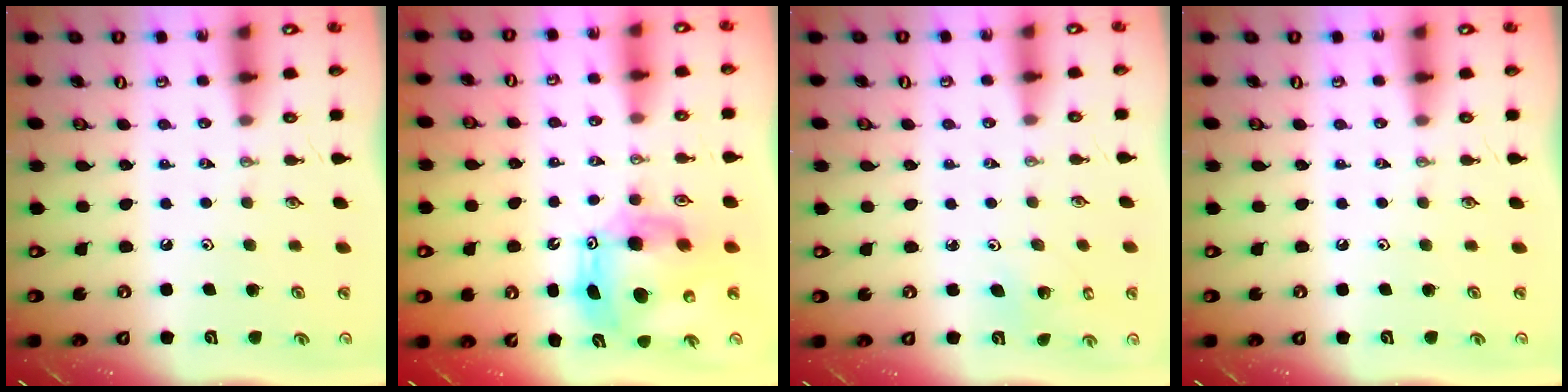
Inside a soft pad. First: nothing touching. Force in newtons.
{"total": 13.0, "press": 12.9, "slide": 1.0}
{"total": 2.2, "press": 2.2, "slide": 0.2}
{"total": 0.0}